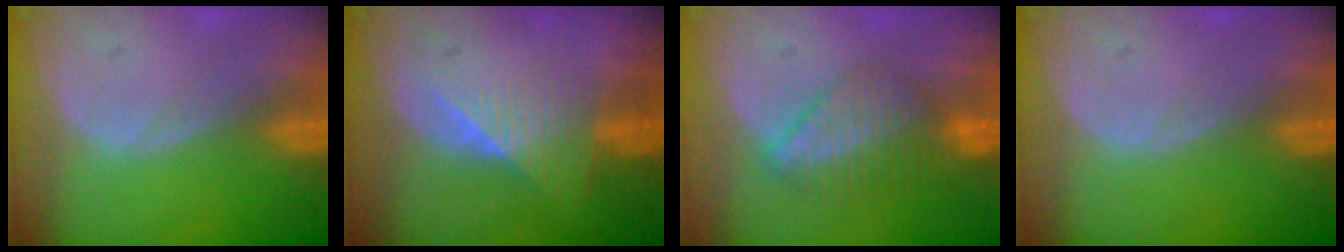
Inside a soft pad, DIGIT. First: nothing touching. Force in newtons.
{"total": 6.0, "press": 5.4, "slide": 2.7}
{"total": 6.4, "press": 6.0, "slide": 2.0}
{"total": 0.0}